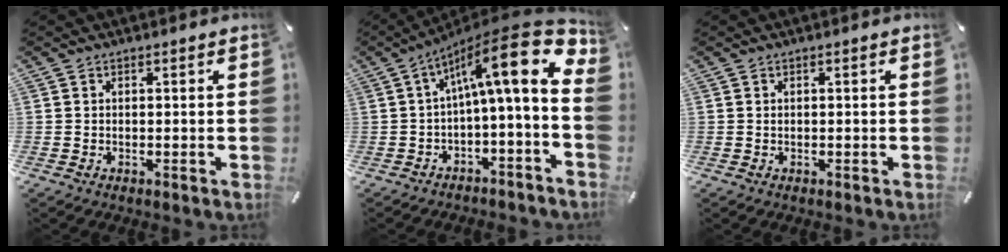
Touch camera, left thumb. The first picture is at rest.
{"total": 15.0, "force": [5.1, 3.9, 13.5], "torque": [-0.197, -0.050, 0.075]}
{"total": 0.5, "force": [-0.1, 0.2, 0.5], "torque": [-0.010, 0.000, -0.001]}